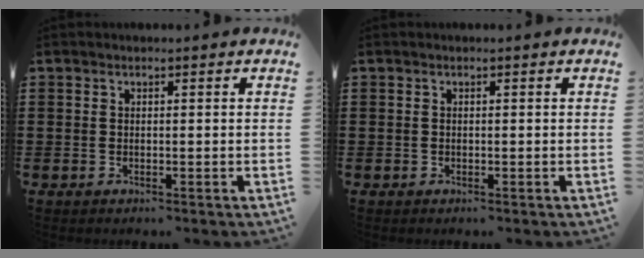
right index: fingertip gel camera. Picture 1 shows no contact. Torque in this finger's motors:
{"motor_torque": [2.14, 0.00, 0.03, 0.02]}